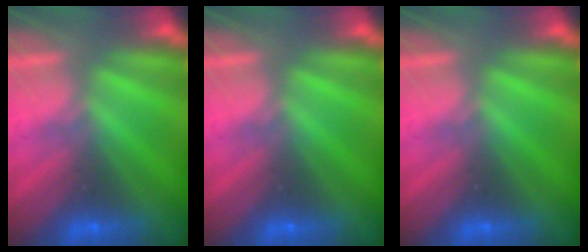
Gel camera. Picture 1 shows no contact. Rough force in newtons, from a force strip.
{"total": 0.0}
{"total": 0.0}